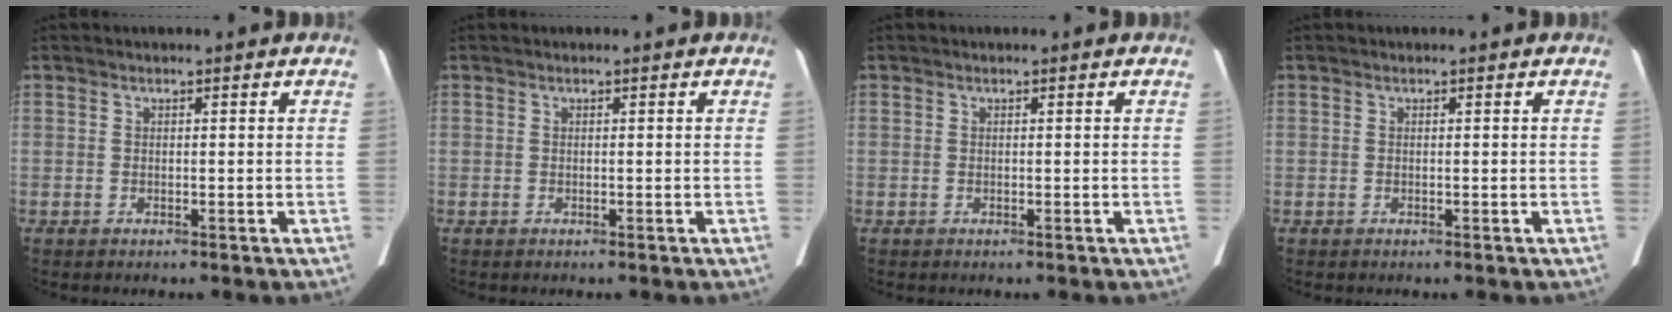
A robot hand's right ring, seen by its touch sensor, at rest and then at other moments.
{"total": 0.0}
{"total": 0.0}
{"total": 0.0}